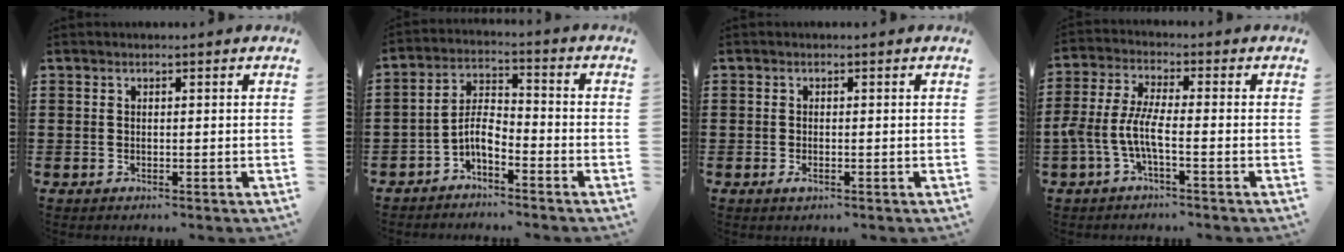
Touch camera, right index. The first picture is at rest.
{"total": 4.9, "force": [-3.0, 1.7, 3.4], "torque": [-0.077, 0.006, -0.063]}
{"total": 0.9, "force": [-0.3, 0.4, 0.8], "torque": [-0.022, -0.005, -0.007]}
{"total": 5.5, "force": [-2.3, 1.3, 4.9], "torque": [-0.127, -0.013, -0.053]}